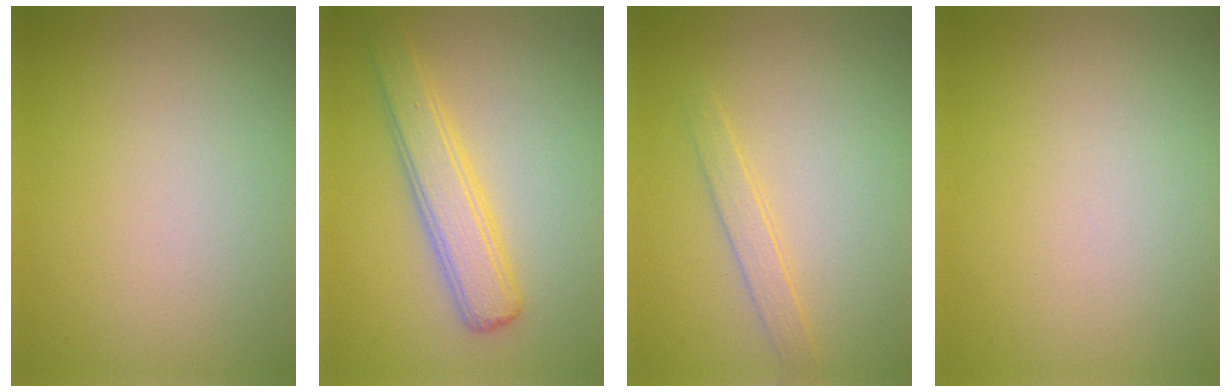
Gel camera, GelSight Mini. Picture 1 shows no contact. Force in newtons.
{"total": 3.9, "press": 3.9, "slide": 0.1}
{"total": 1.5, "press": 1.5, "slide": 0.1}
{"total": 0.0}